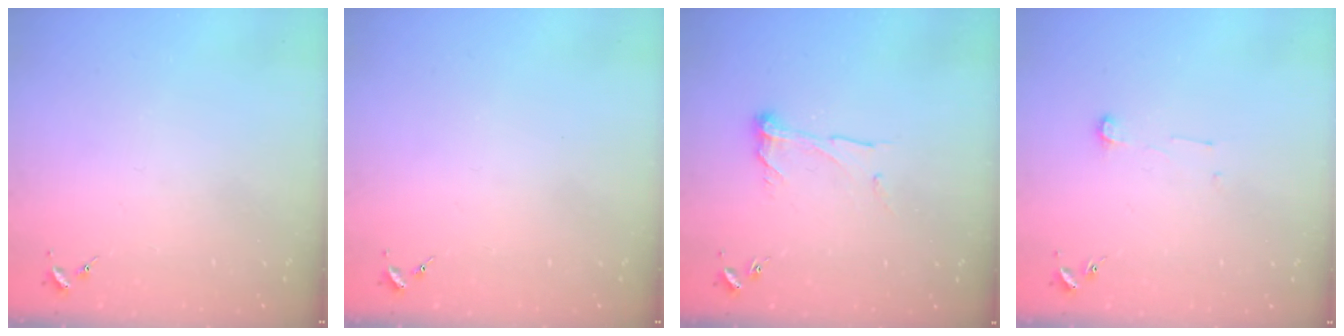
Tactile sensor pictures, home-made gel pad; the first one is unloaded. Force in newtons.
{"total": 0.0}
{"total": 9.0, "press": 9.0, "slide": 0.4}
{"total": 4.1, "press": 4.1, "slide": 0.3}